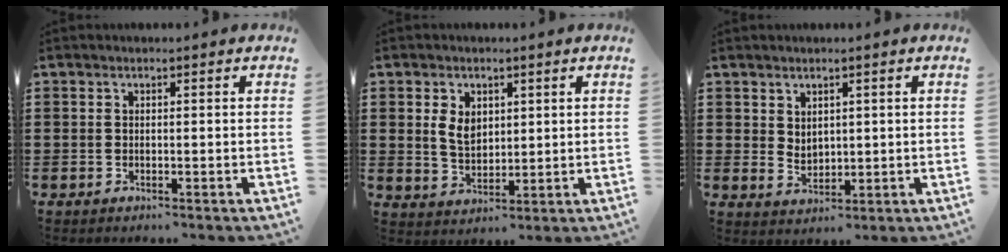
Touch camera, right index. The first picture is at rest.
{"total": 4.5, "force": [1.3, 3.1, 3.0], "torque": [-0.067, 0.011, 0.024]}
{"total": 2.5, "force": [1.6, 1.7, 0.9], "torque": [-0.023, 0.006, 0.030]}